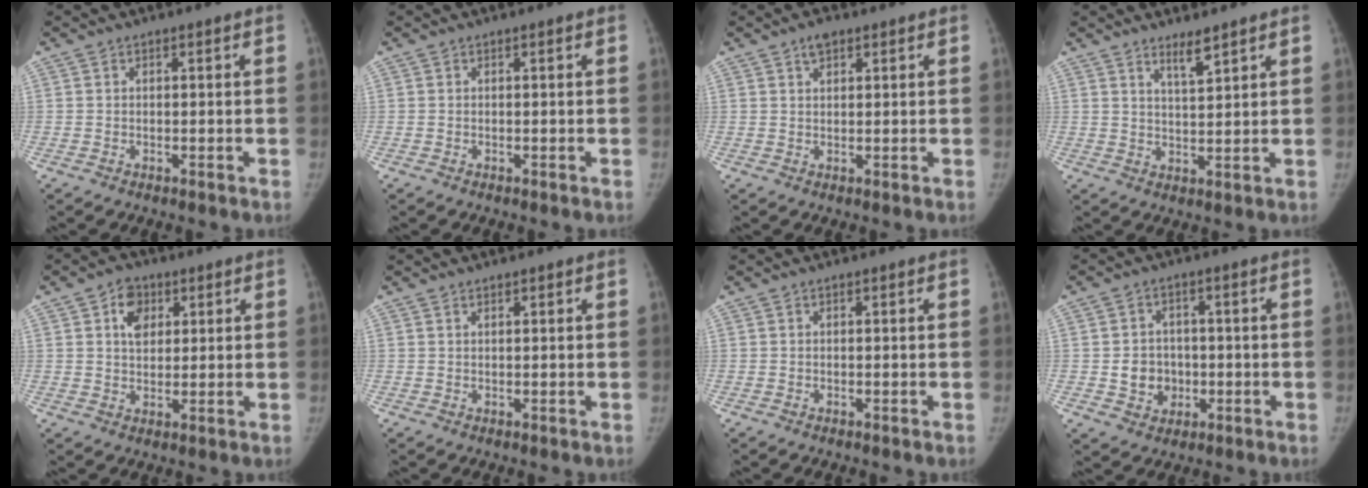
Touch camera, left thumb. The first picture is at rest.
{"total": 0.0}
{"total": 2.7, "force": [1.7, 1.4, 1.6], "torque": [-0.021, -0.005, 0.030]}
{"total": 4.0, "force": [3.1, 0.6, 2.4], "torque": [-0.038, -0.030, 0.057]}
{"total": 6.1, "force": [2.4, 4.5, 3.4], "torque": [-0.027, -0.006, 0.037]}
{"total": 0.8, "force": [0.6, 0.3, 0.3], "torque": [-0.005, -0.004, 0.011]}
{"total": 0.0}
{"total": 6.5, "force": [-0.8, 5.8, 2.8], "torque": [-0.017, 0.008, -0.008]}